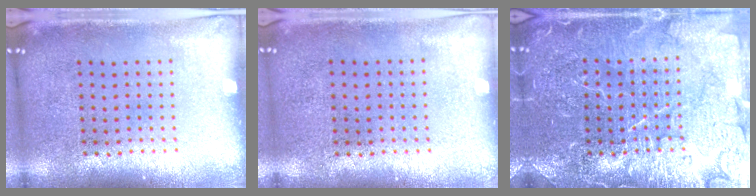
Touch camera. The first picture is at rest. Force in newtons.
{"total": 0.0}
{"total": 7.1, "press": 7.0, "slide": 1.0}